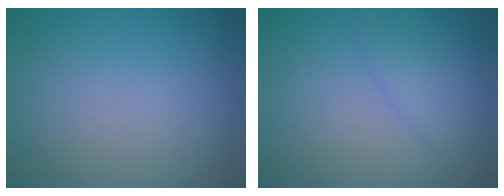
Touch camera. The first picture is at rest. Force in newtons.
{"total": 1.4, "press": 1.4, "slide": 0.2}